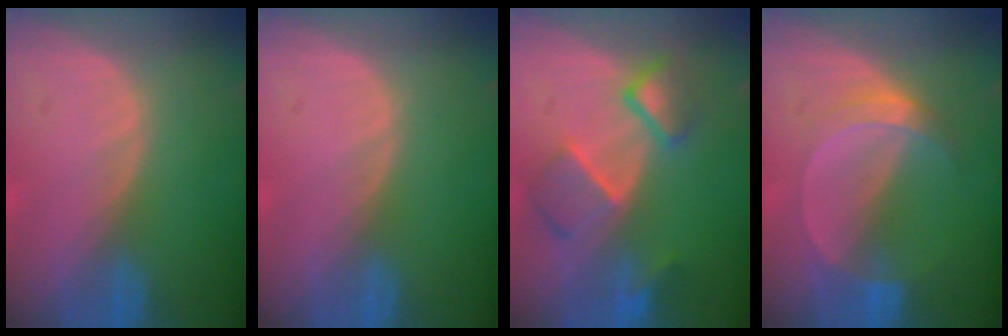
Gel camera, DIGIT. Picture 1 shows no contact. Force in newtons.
{"total": 0.0}
{"total": 7.3, "press": 6.8, "slide": 2.4}
{"total": 5.0, "press": 4.5, "slide": 2.2}